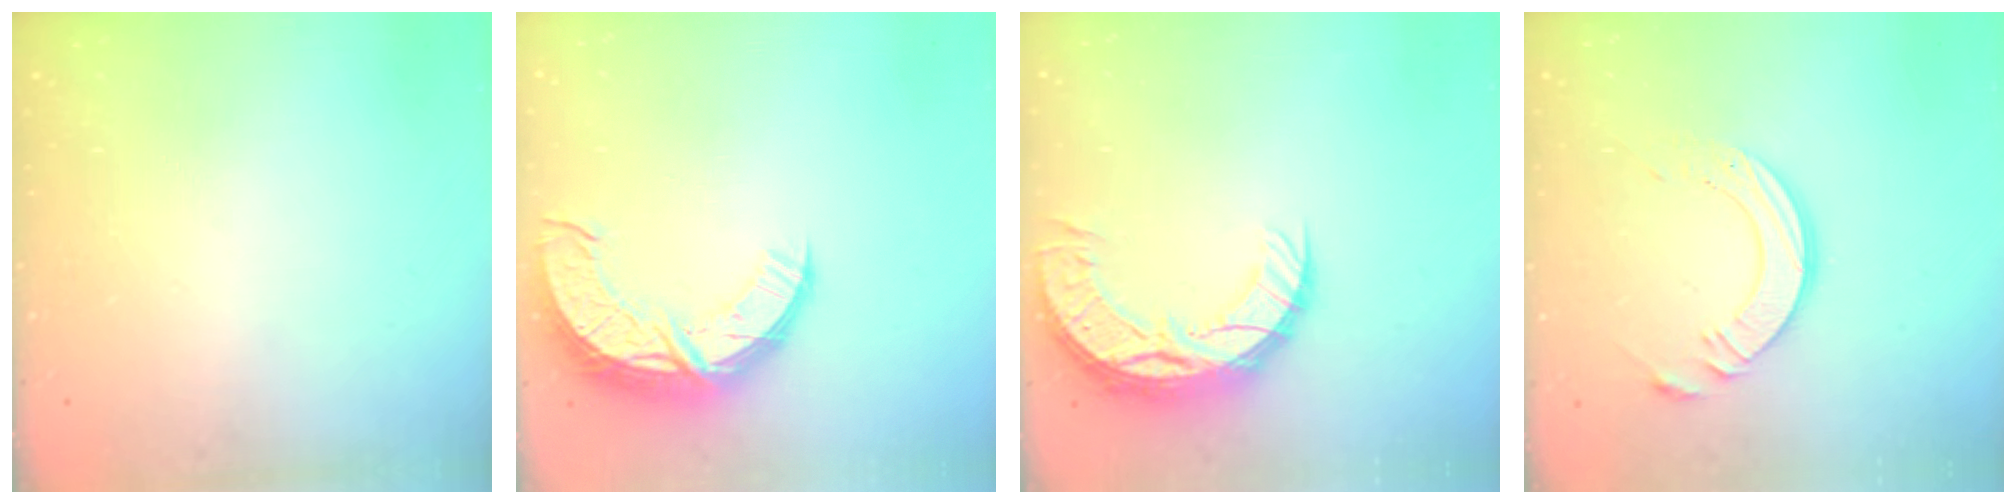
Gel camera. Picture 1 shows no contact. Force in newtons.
{"total": 12.8, "press": 12.7, "slide": 0.9}
{"total": 12.2, "press": 12.2, "slide": 0.8}
{"total": 10.7, "press": 10.7, "slide": 1.1}